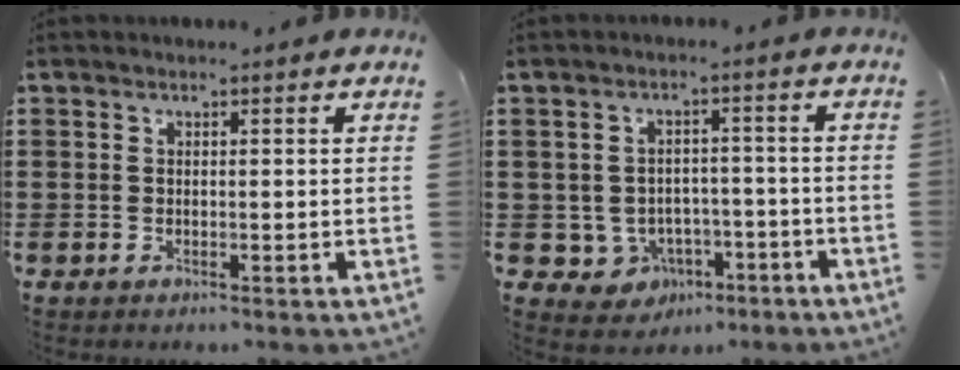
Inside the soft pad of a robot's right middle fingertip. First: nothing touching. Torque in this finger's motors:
{"motor_torque": [0.17, 0.08, 0.17, 0.00]}